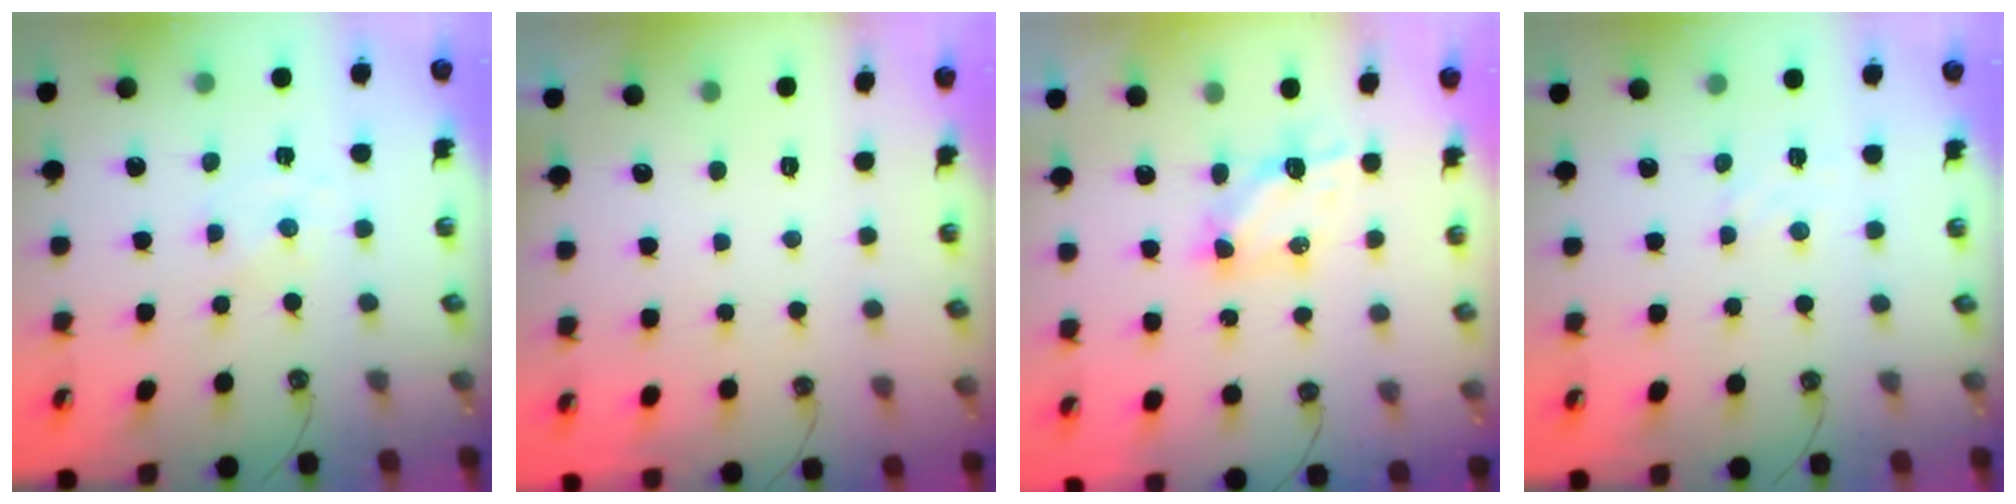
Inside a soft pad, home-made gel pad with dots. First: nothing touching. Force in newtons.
{"total": 0.0}
{"total": 5.8, "press": 5.8, "slide": 0.4}
{"total": 2.6, "press": 2.6, "slide": 0.4}